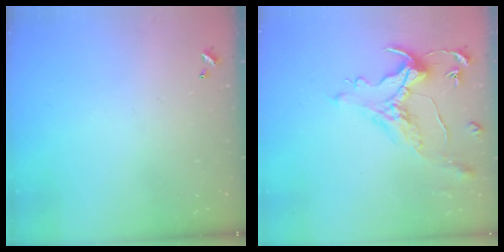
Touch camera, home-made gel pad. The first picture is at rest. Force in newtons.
{"total": 0.9, "press": 0.2, "slide": 0.9}